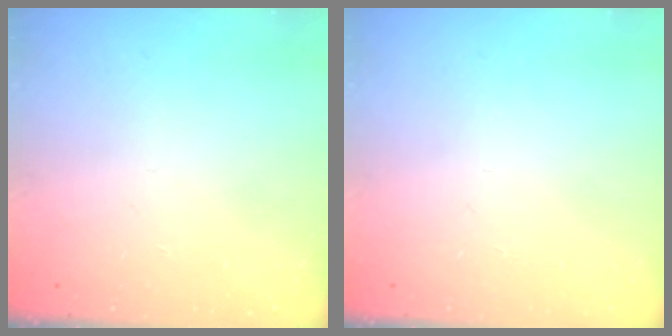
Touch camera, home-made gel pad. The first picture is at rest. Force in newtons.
{"total": 0.0}